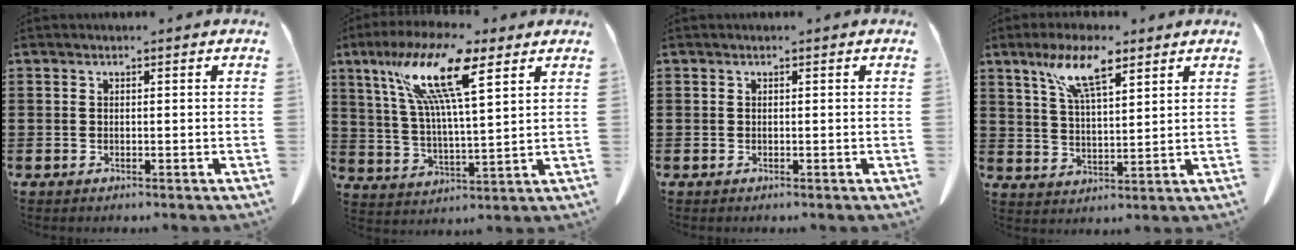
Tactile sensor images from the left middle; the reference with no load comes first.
{"total": 13.6, "force": [8.5, 2.7, 10.2], "torque": [-0.226, -0.025, 0.143]}
{"total": 0.0}
{"total": 9.2, "force": [6.0, 2.4, 6.5], "torque": [-0.134, -0.006, 0.105]}